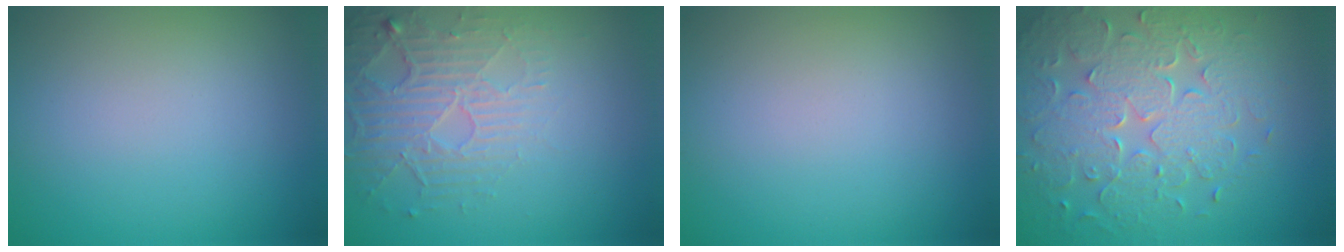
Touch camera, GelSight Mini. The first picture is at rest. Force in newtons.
{"total": 5.2, "press": 3.3, "slide": 4.1}
{"total": 0.0}
{"total": 8.2, "press": 5.8, "slide": 5.8}